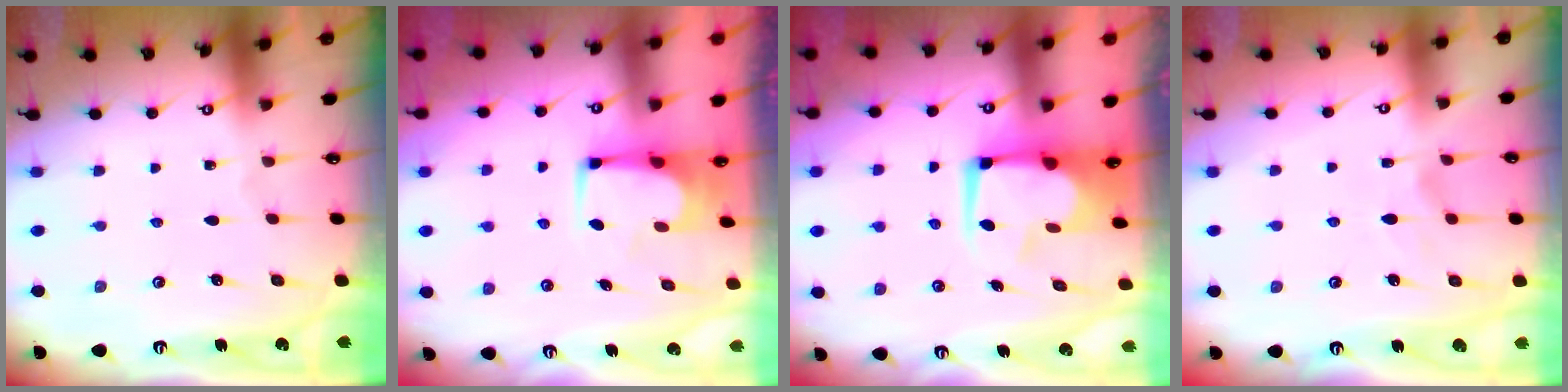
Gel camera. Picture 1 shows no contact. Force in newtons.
{"total": 5.9, "press": 5.9, "slide": 0.3}
{"total": 6.1, "press": 5.9, "slide": 1.3}
{"total": 1.5, "press": 1.3, "slide": 0.6}